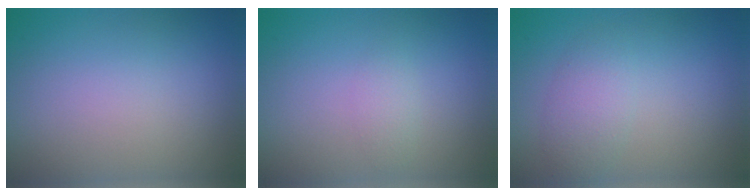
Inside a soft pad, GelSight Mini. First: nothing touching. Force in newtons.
{"total": 1.2, "press": 1.2, "slide": 0.0}
{"total": 2.4, "press": 2.4, "slide": 0.1}